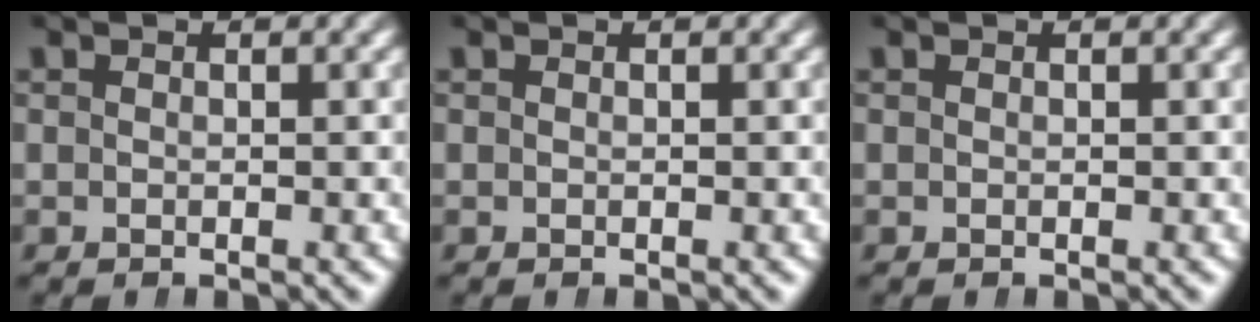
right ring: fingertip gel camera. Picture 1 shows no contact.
{"total": 0.0}
{"total": 0.0}